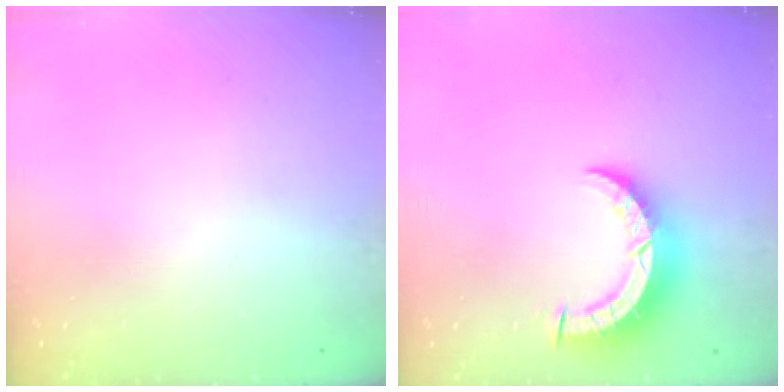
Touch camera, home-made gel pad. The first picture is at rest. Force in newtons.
{"total": 7.7, "press": 7.6, "slide": 0.8}